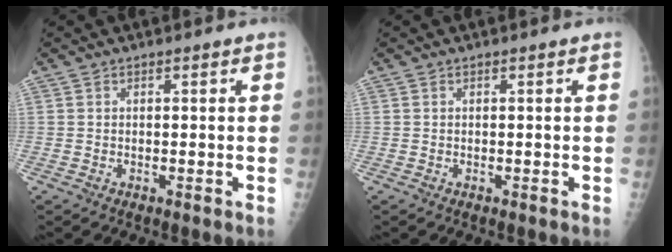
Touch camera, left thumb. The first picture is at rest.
{"total": 0.0}